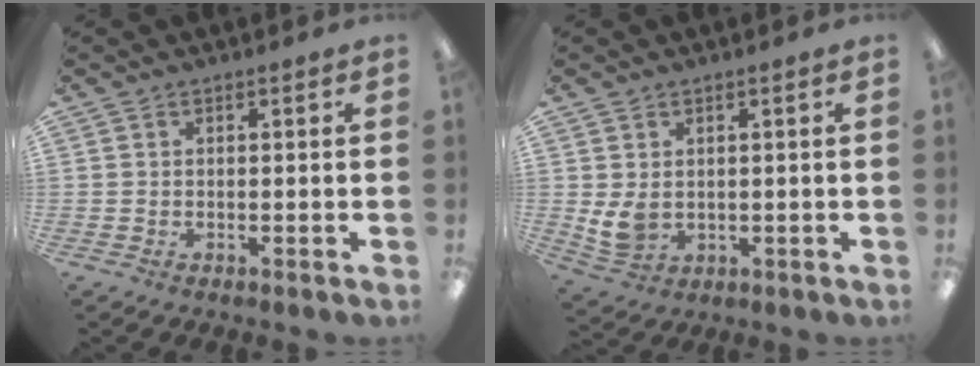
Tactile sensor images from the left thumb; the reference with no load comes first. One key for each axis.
{"total": 4.9, "fx": 1.3, "fy": 3.4, "fz": 3.2, "tx": -0.073, "ty": -0.010, "tz": 0.022}